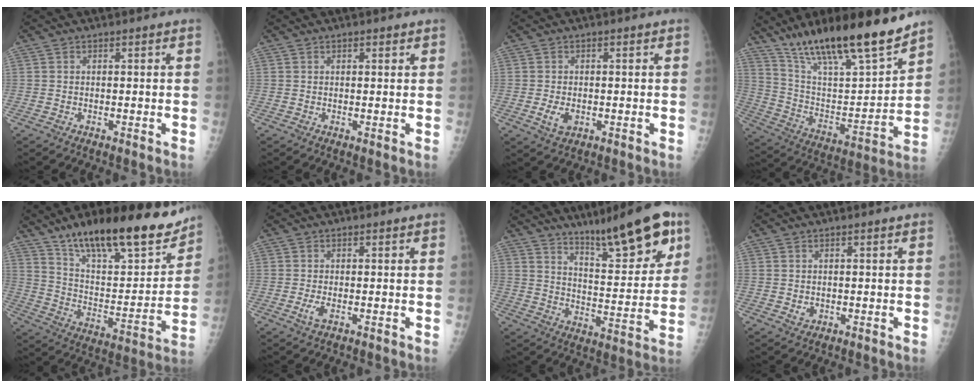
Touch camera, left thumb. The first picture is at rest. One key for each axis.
{"total": 1.1, "fx": 0.7, "fy": 0.5, "fz": 0.6, "tx": -0.005, "ty": -0.002, "tz": 0.009}
{"total": 3.4, "fx": -0.8, "fy": 2.2, "fz": 2.5, "tx": -0.046, "ty": -0.003, "tz": -0.009}
{"total": 24.1, "fx": 18.3, "fy": 4.6, "fz": 15.1, "tx": -0.230, "ty": -0.076, "tz": 0.319}
{"total": 25.8, "fx": 18.9, "fy": 8.0, "fz": 15.7, "tx": -0.206, "ty": -0.081, "tz": 0.306}
{"total": 2.0, "fx": -0.5, "fy": 0.7, "fz": 1.8, "tx": -0.046, "ty": -0.006, "tz": -0.011}
{"total": 18.1, "fx": 11.6, "fy": 4.2, "fz": 13.2, "tx": -0.161, "ty": -0.061, "tz": 0.185}
{"total": 1.5, "fx": -0.1, "fy": 1.3, "fz": 0.8, "tx": -0.009, "ty": 0.000, "tz": 0.005}